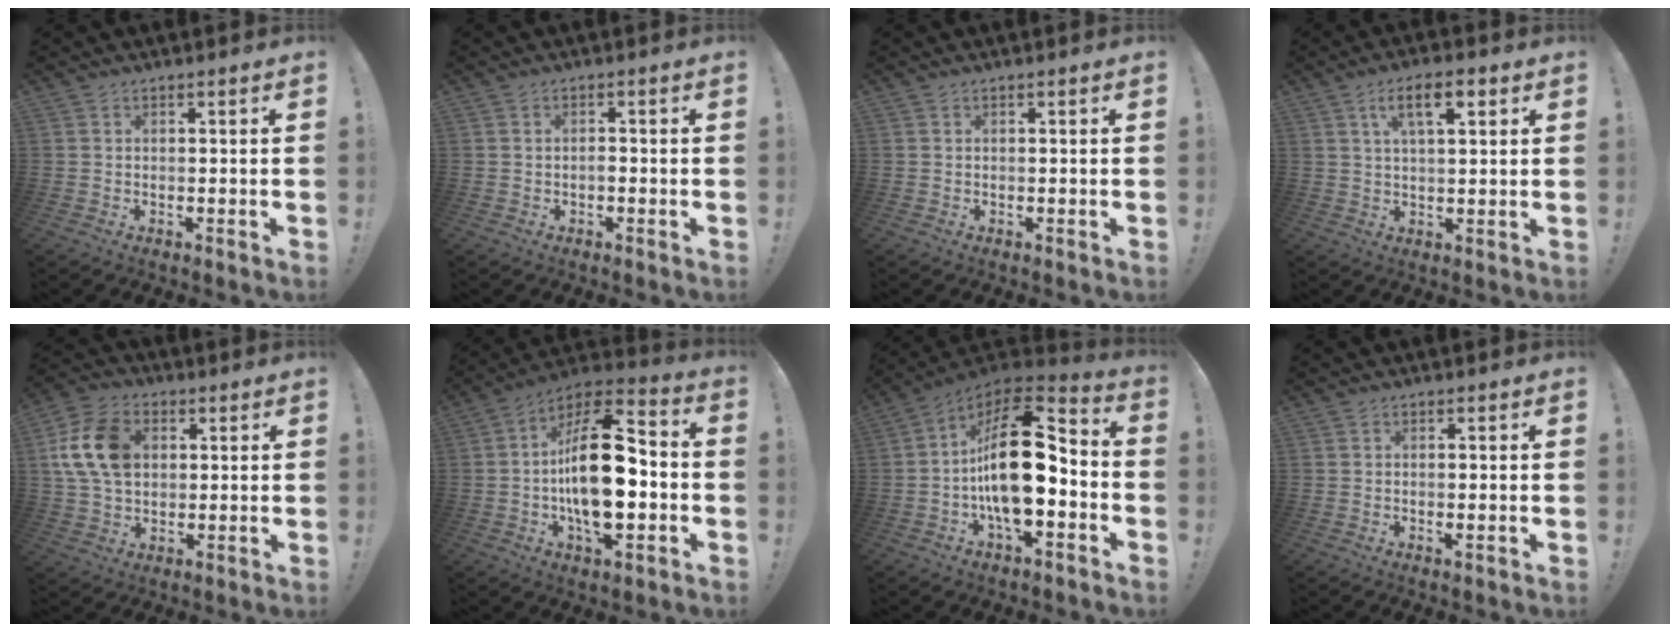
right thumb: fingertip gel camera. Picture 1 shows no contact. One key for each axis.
{"total": 1.4, "fx": -0.7, "fy": 0.9, "fz": 0.8, "tx": -0.016, "ty": 0.006, "tz": -0.012}
{"total": 0.0}
{"total": 8.8, "fx": 3.8, "fy": 3.2, "fz": 7.2, "tx": -0.113, "ty": -0.002, "tz": 0.061}
{"total": 15.7, "fx": 3.2, "fy": 11.4, "fz": 10.2, "tx": -0.178, "ty": -0.001, "tz": 0.062}
{"total": 22.4, "fx": -2.7, "fy": 10.5, "fz": 19.6, "tx": -0.338, "ty": 0.012, "tz": -0.046}
{"total": 22.5, "fx": -1.6, "fy": 10.8, "fz": 19.6, "tx": -0.333, "ty": 0.013, "tz": -0.025}
{"total": 1.1, "fx": -0.1, "fy": 0.0, "fz": 1.1, "tx": -0.011, "ty": -0.004, "tz": -0.004}